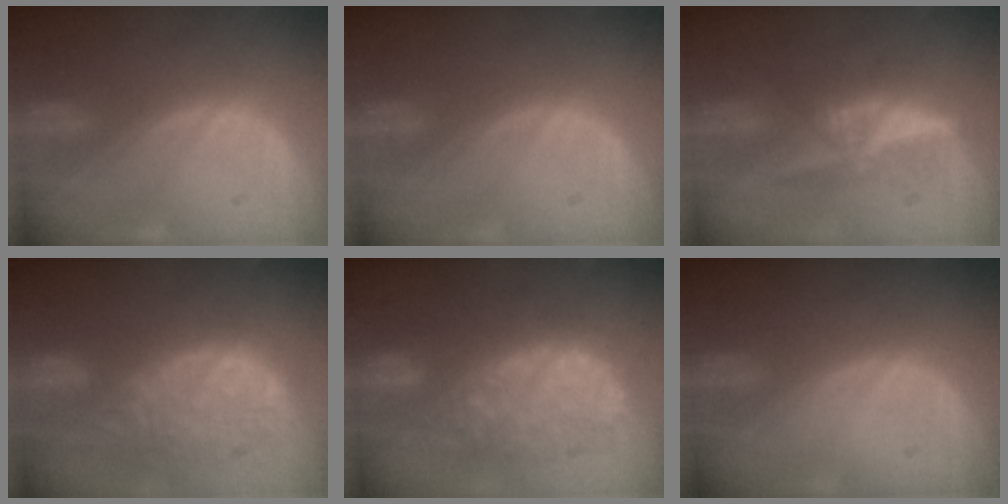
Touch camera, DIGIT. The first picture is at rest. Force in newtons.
{"total": 0.0}
{"total": 5.2, "press": 5.1, "slide": 1.0}
{"total": 11.4, "press": 9.8, "slide": 5.9}
{"total": 12.2, "press": 12.1, "slide": 1.3}
{"total": 0.0}